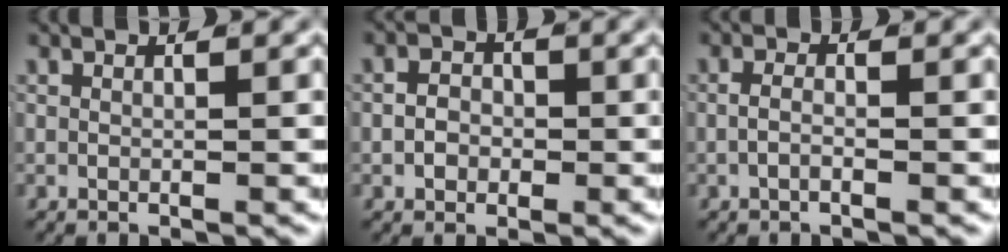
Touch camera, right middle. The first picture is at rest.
{"total": 2.0, "force": [-0.6, 1.6, 1.0], "torque": [-0.002, -0.002, -0.013]}
{"total": 1.2, "force": [-0.6, 0.2, 1.1], "torque": [-0.020, -0.003, -0.010]}